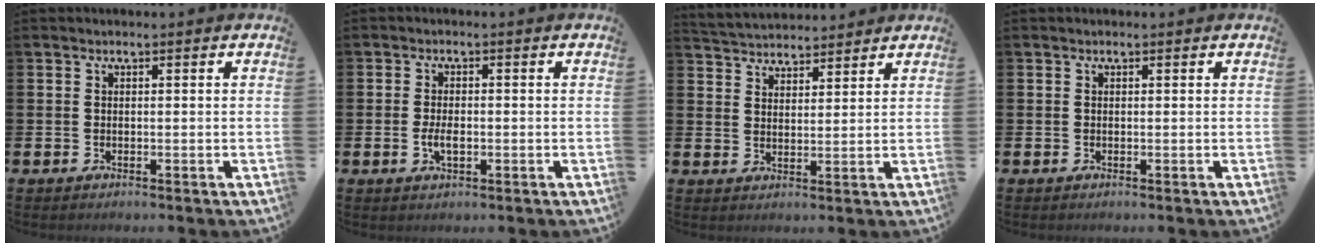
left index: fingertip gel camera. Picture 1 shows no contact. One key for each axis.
{"total": 2.6, "fx": -0.5, "fy": 1.3, "fz": 2.2, "tx": -0.034, "ty": -0.001, "tz": -0.011}
{"total": 4.1, "fx": 4.1, "fy": 0.8, "fz": -0.4, "tx": -0.012, "ty": -0.020, "tz": 0.075}
{"total": 0.0}